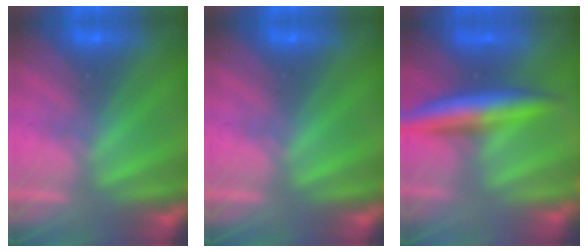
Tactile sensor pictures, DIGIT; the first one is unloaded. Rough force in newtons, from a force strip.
{"total": 0.0}
{"total": 6.5}